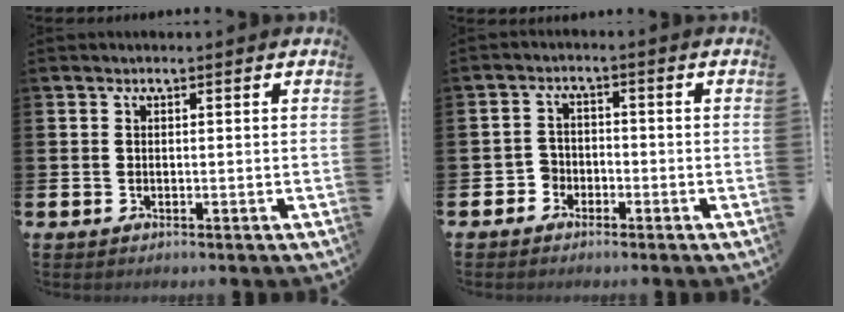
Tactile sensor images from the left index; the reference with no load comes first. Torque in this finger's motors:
{"motor_torque": [-0.28, 0.05, -0.05, -0.01]}